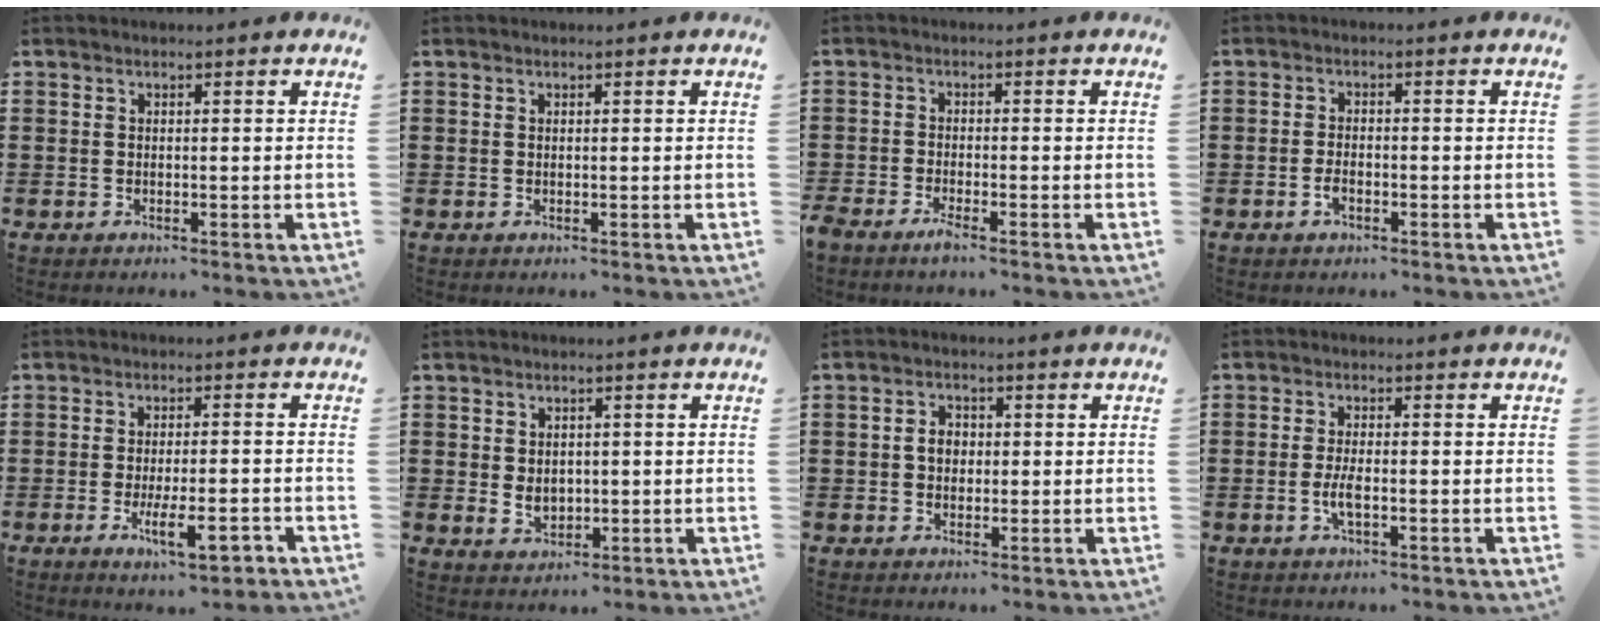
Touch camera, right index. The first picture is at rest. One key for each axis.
{"total": 0.0}
{"total": 1.9, "fx": -1.7, "fy": -0.1, "fz": 1.0, "tx": -0.023, "ty": -0.004, "tz": -0.034}
{"total": 1.8, "fx": -0.8, "fy": 0.8, "fz": 1.4, "tx": -0.027, "ty": 0.000, "tz": -0.016}
{"total": 6.6, "fx": -3.1, "fy": 1.9, "fz": 5.6, "tx": -0.102, "ty": -0.005, "tz": -0.053}
{"total": 2.7, "fx": 0.0, "fy": 2.3, "fz": 1.5, "tx": -0.027, "ty": 0.004, "tz": -0.004}
{"total": 2.4, "fx": 0.1, "fy": 1.8, "fz": 1.6, "tx": -0.035, "ty": 0.008, "tz": 0.000}
{"total": 3.0, "fx": -0.8, "fy": 0.7, "fz": 2.7, "tx": -0.061, "ty": -0.007, "tz": -0.019}